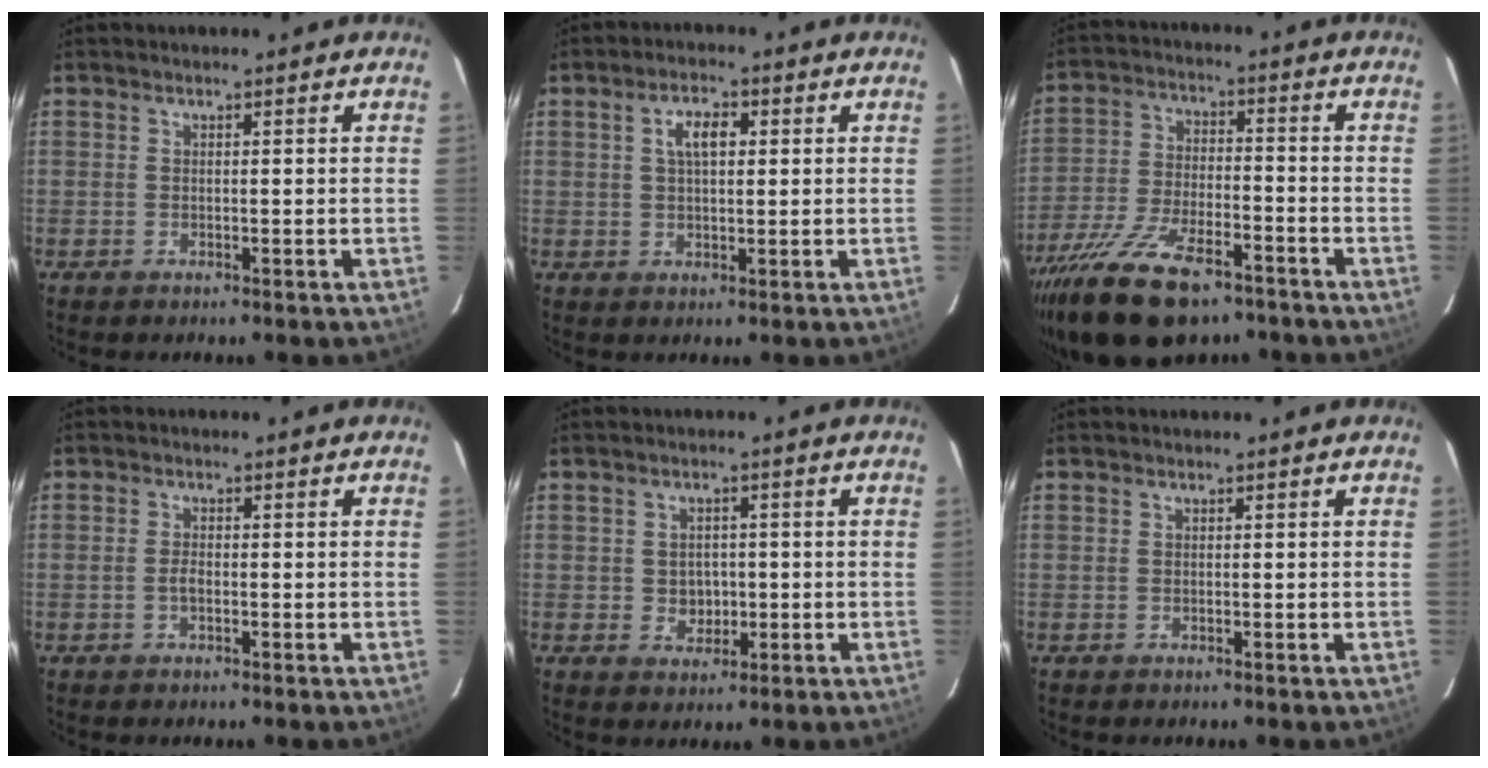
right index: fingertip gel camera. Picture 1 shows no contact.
{"total": 4.7, "force": [1.4, 2.7, 3.6], "torque": [-0.063, 0.015, 0.025]}
{"total": 18.0, "force": [-12.7, 7.0, 10.7], "torque": [-0.226, -0.038, -0.222]}
{"total": 1.5, "force": [-0.5, 0.7, 1.3], "torque": [-0.027, 0.002, -0.011]}
{"total": 3.9, "force": [-0.4, 3.4, 1.8], "torque": [-0.032, 0.006, 0.001]}
{"total": 0.0}